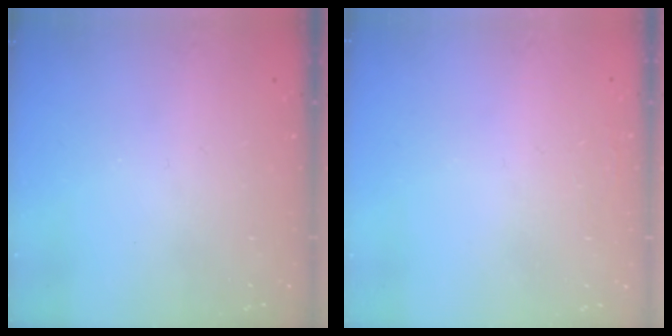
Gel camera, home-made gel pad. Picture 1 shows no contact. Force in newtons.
{"total": 1.8, "press": 1.7, "slide": 0.4}